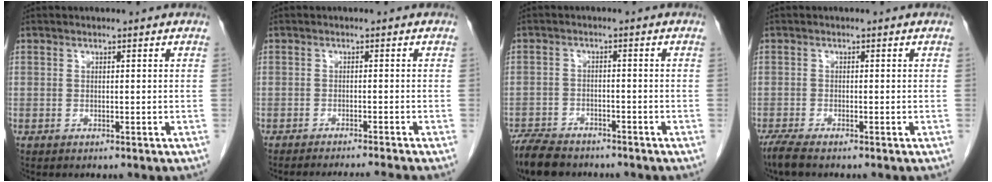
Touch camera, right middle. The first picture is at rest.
{"total": 6.8, "force": [-6.3, -1.6, 2.3], "torque": [-0.014, -0.011, -0.088]}
{"total": 7.6, "force": [-6.6, 2.7, 2.8], "torque": [-0.048, -0.014, -0.110]}
{"total": 2.7, "force": [-2.2, 0.2, 1.5], "torque": [-0.040, -0.010, -0.043]}